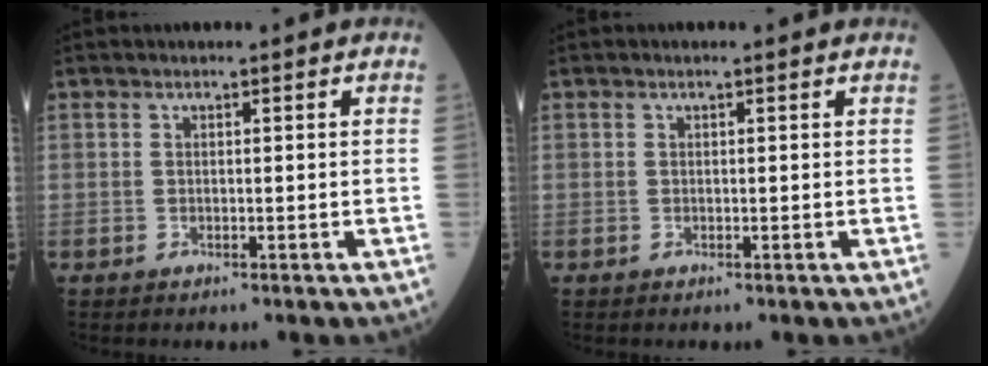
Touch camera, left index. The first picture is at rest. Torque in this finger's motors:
{"motor_torque": [0.03, -0.03, -0.07, 0.01]}